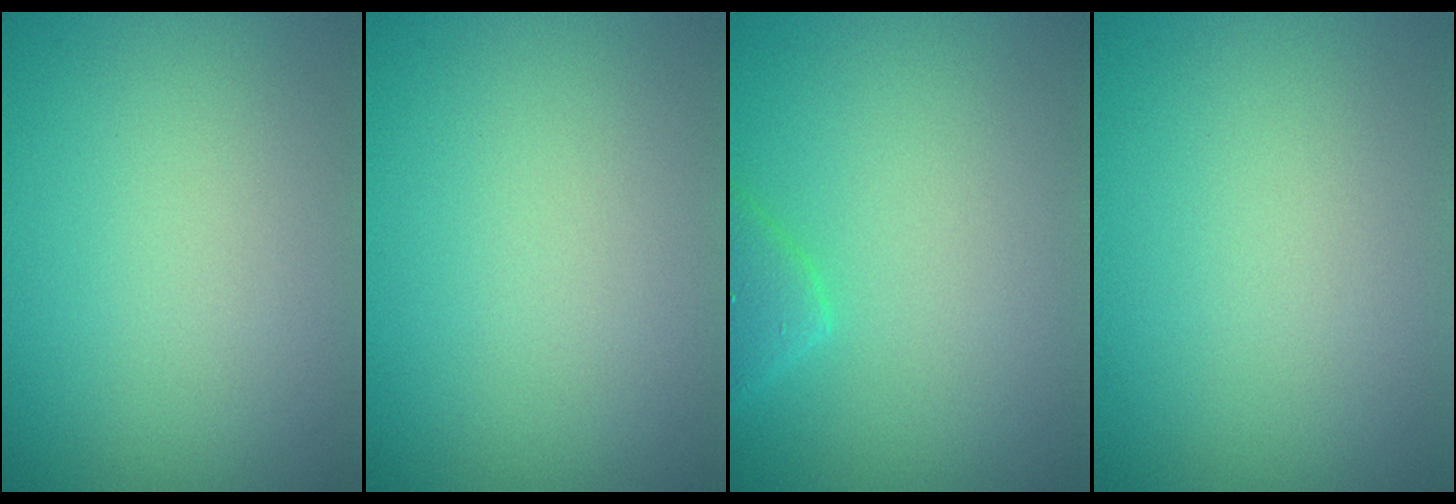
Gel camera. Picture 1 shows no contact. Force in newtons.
{"total": 0.0}
{"total": 2.1, "press": 2.1, "slide": 0.1}
{"total": 0.0}